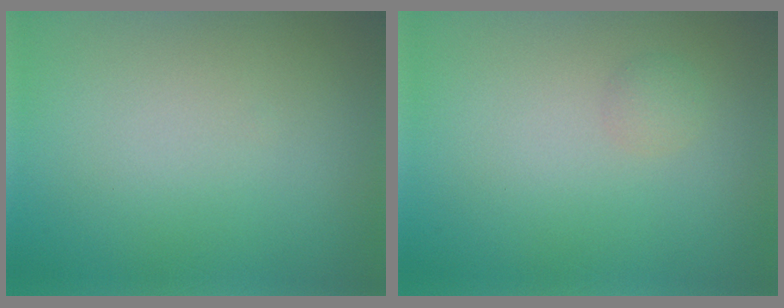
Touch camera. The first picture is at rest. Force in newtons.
{"total": 0.9, "press": 0.9, "slide": 0.0}